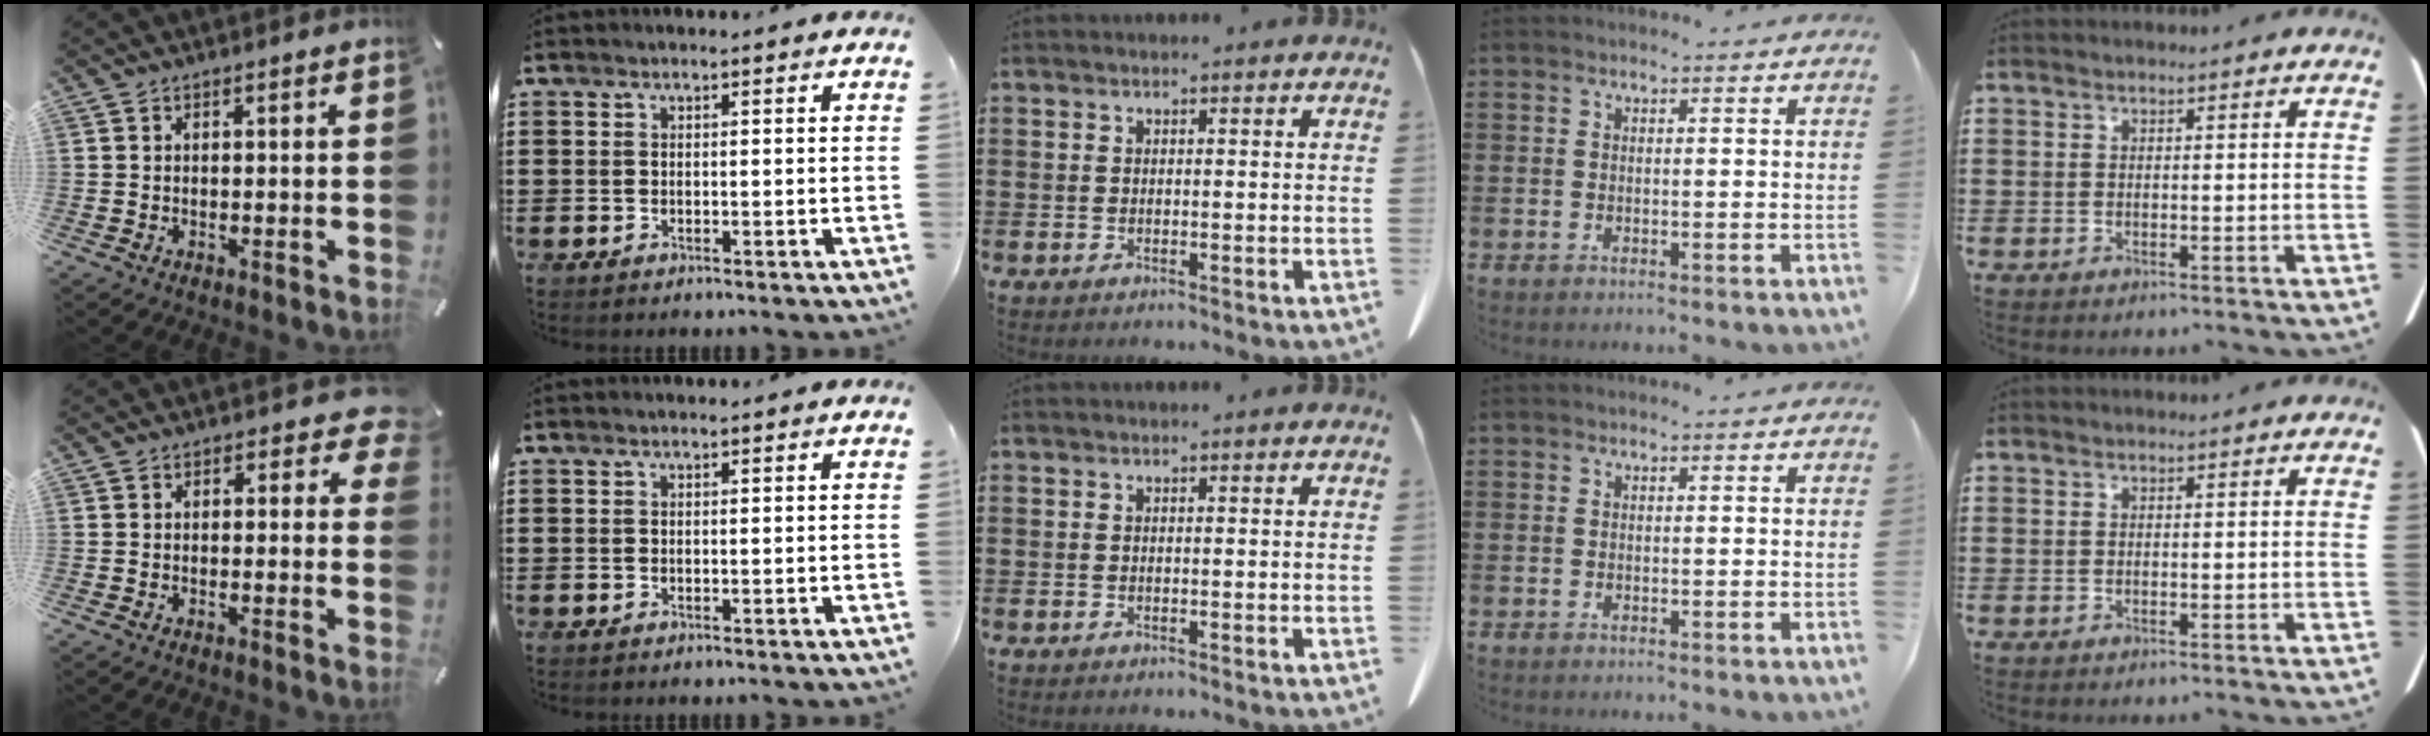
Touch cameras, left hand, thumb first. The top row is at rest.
{"thumb": {"total": 4.8, "force": [2.0, 2.8, 3.3], "torque": [-0.031, -0.010, 0.027]}}